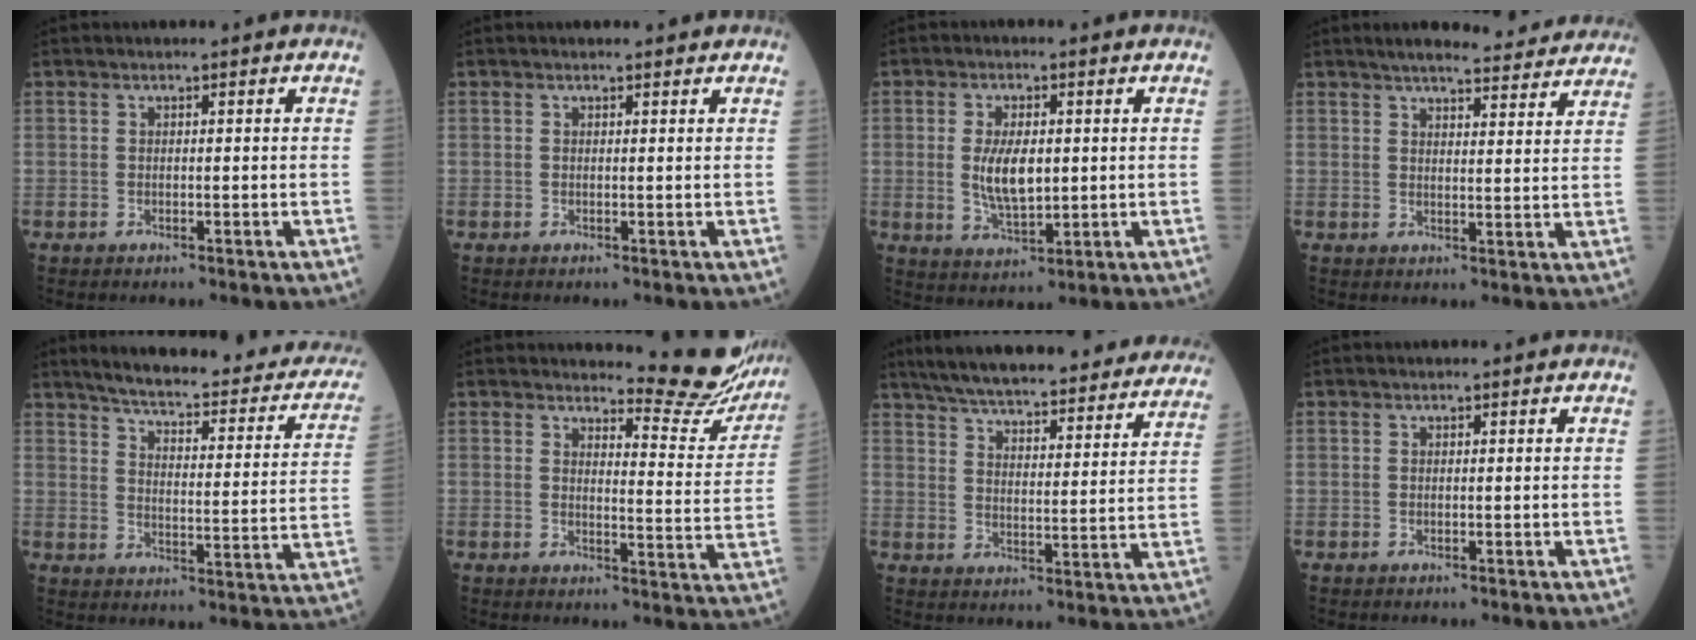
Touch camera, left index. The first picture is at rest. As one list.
[{"total": 1.3, "force": [1.3, 0.2, 0.2], "torque": [-0.006, 0.003, 0.013]}, {"total": 6.7, "force": [0.5, 2.7, 6.1], "torque": [-0.124, -0.003, 0.014]}, {"total": 15.9, "force": [14.8, 2.3, 5.4], "torque": [-0.061, 0.008, 0.175]}, {"total": 25.1, "force": [21.6, 5.1, 11.7], "torque": [-0.147, -0.033, 0.253]}, {"total": 10.5, "force": [10.4, 1.1, 1.0], "torque": [0.000, -0.070, 0.108]}, {"total": 31.5, "force": [28.2, 5.4, 12.8], "torque": [-0.203, -0.033, 0.354]}, {"total": 0.0}]